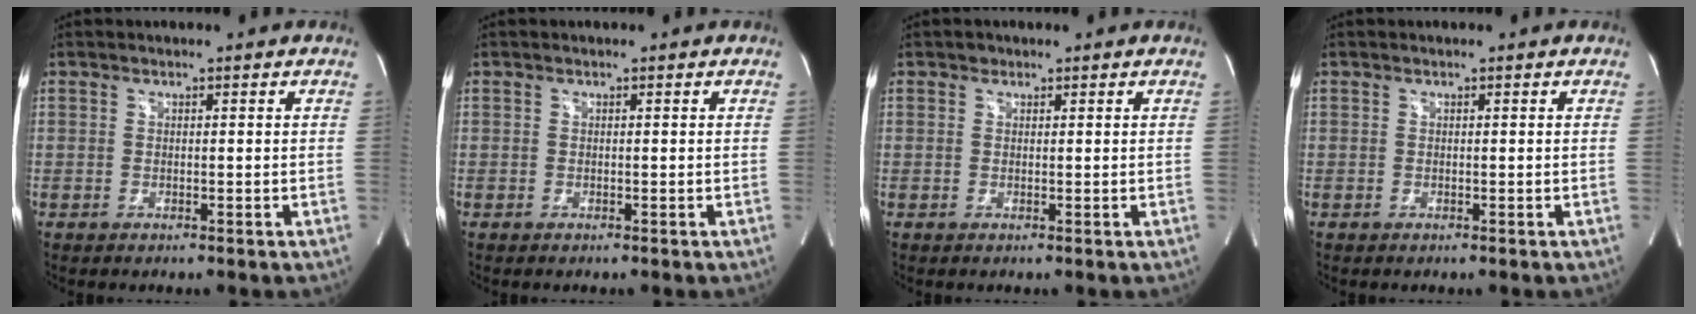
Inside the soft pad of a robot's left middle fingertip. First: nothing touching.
{"total": 0.0}
{"total": 0.7, "force": [0.5, 0.5, 0.1], "torque": [0.000, -0.002, 0.005]}
{"total": 0.0}